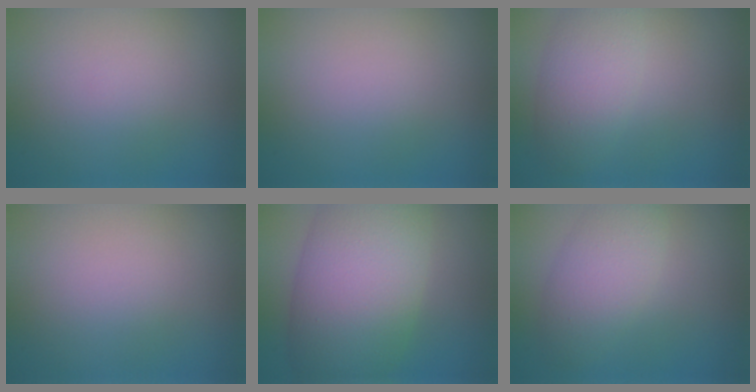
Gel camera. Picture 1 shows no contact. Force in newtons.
{"total": 0.0}
{"total": 4.1, "press": 4.1, "slide": 0.1}
{"total": 0.0}
{"total": 12.0, "press": 12.0, "slide": 0.5}
{"total": 4.2, "press": 4.2, "slide": 0.1}